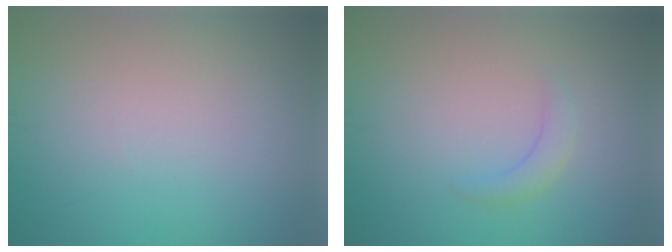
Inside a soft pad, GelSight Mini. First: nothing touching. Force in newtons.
{"total": 1.5, "press": 1.5, "slide": 0.2}